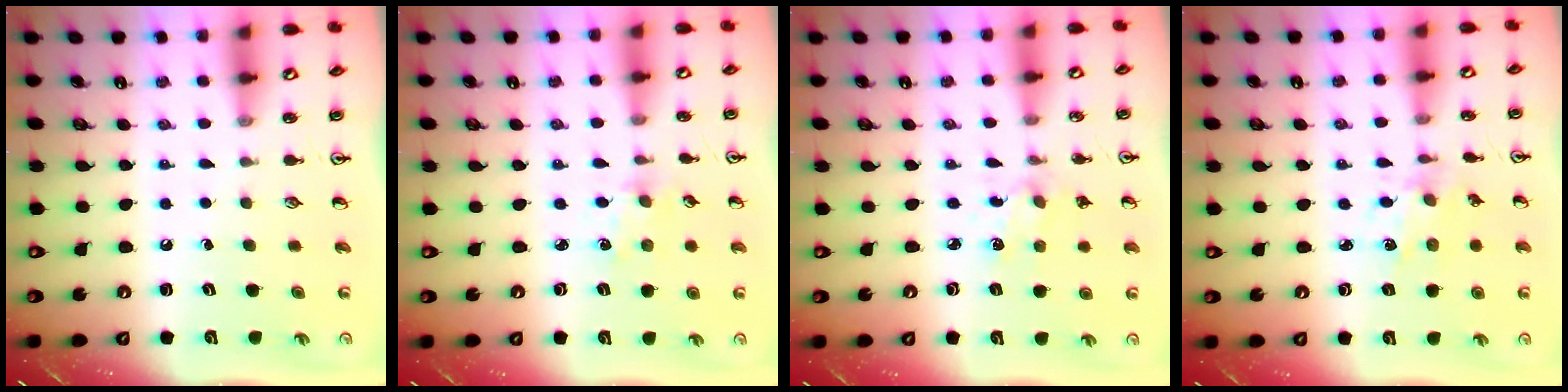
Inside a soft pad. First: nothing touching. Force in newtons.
{"total": 1.9, "press": 1.9, "slide": 0.3}
{"total": 1.9, "press": 1.9, "slide": 0.4}
{"total": 2.3, "press": 2.2, "slide": 0.6}